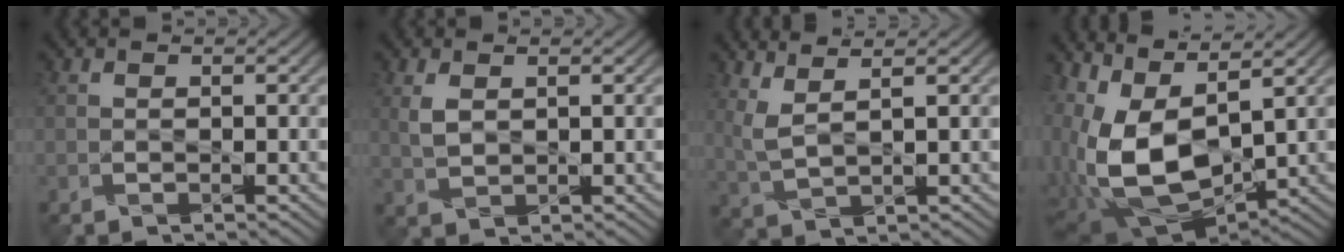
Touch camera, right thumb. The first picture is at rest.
{"total": 2.4, "force": [1.0, 1.4, 1.7], "torque": [-0.051, 0.002, 0.024]}
{"total": 3.8, "force": [2.8, 0.7, 2.5], "torque": [-0.075, 0.007, 0.064]}
{"total": 14.7, "force": [0.7, 6.7, 13.1], "torque": [-0.284, -0.010, 0.034]}